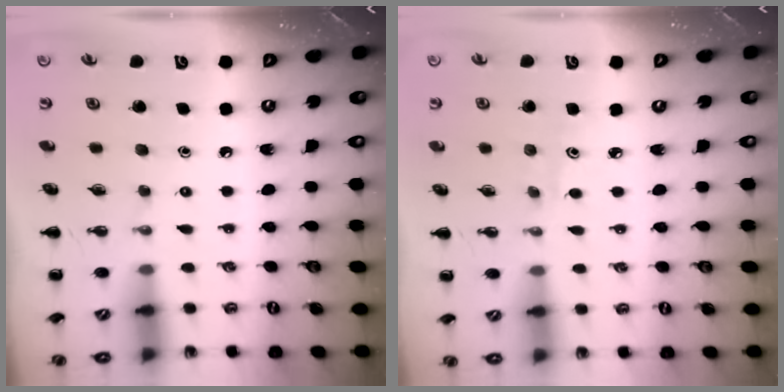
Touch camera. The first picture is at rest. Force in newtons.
{"total": 2.6, "press": 2.3, "slide": 1.1}